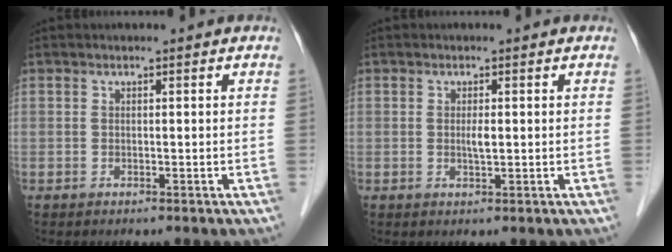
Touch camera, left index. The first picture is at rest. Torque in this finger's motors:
{"motor_torque": [0.28, 0.22, 0.07, 0.01]}